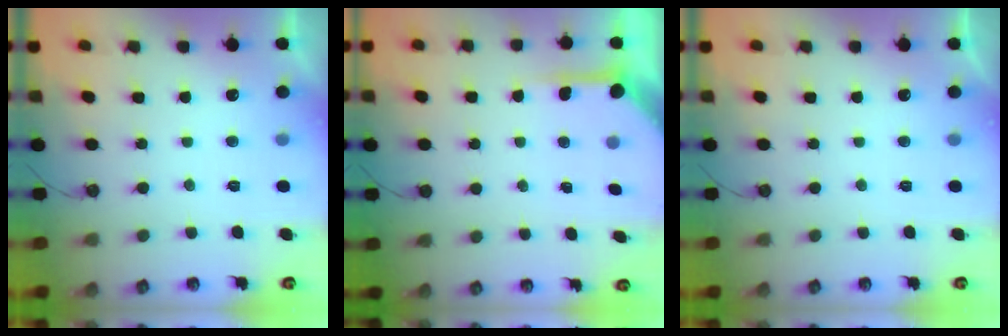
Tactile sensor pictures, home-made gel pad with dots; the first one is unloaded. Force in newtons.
{"total": 5.1, "press": 5.1, "slide": 0.3}
{"total": 0.0}